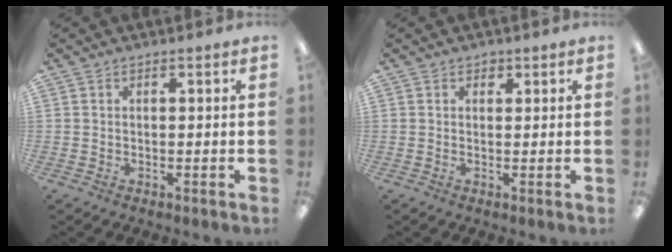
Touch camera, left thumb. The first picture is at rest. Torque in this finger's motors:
{"motor_torque": [0.11, 0.02, 0.32, -0.11, -0.04]}